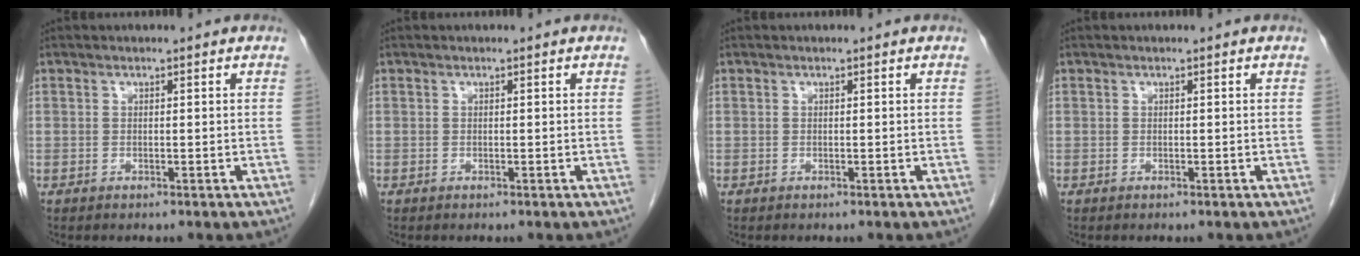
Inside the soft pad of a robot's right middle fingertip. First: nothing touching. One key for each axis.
{"total": 0.0}
{"total": 0.0}
{"total": 0.0}